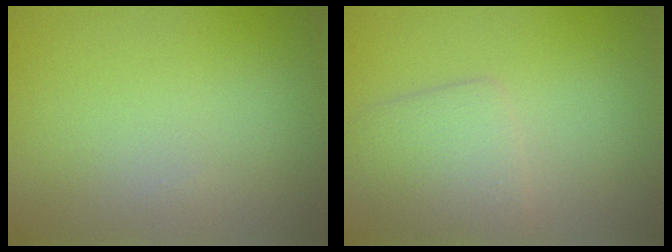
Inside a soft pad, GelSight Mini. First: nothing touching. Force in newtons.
{"total": 3.0, "press": 3.0, "slide": 0.1}